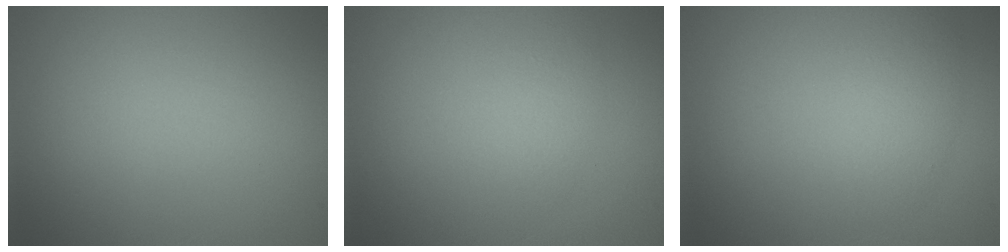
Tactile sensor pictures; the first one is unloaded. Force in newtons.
{"total": 1.4, "press": 1.4, "slide": 0.0}
{"total": 2.4, "press": 2.4, "slide": 0.1}